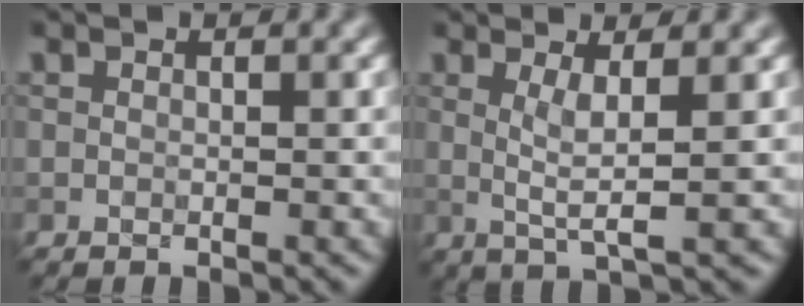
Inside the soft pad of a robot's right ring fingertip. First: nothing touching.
{"total": 2.7, "force": [0.8, 0.4, 2.6], "torque": [-0.052, -0.005, 0.015]}